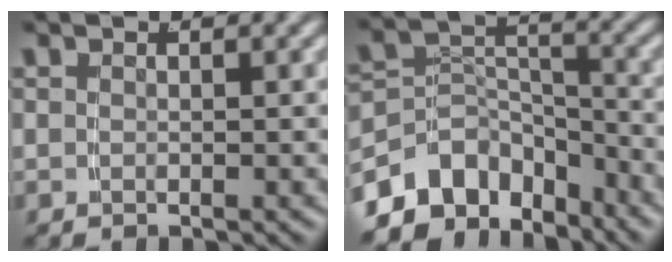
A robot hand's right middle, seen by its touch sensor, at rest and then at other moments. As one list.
[{"total": 10.6, "force": [-5.7, 7.5, 5.0], "torque": [-0.097, -0.043, -0.085]}]